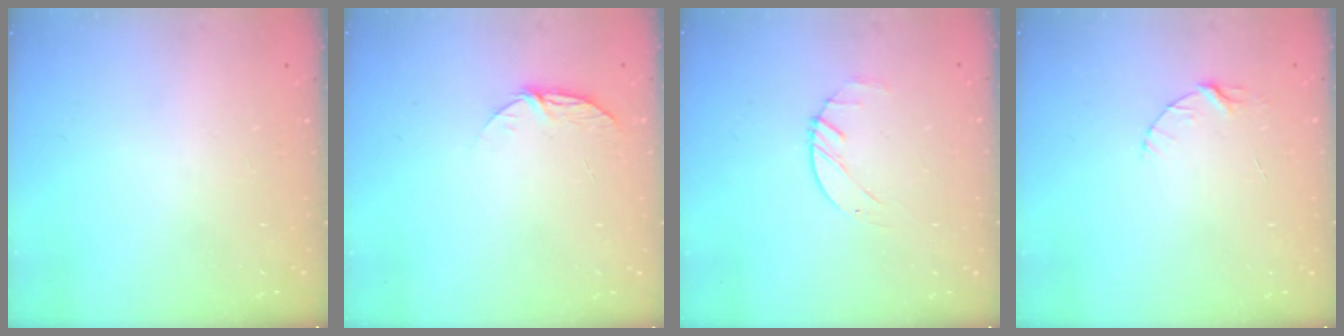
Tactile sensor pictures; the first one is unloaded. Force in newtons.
{"total": 6.1, "press": 6.1, "slide": 0.7}
{"total": 1.4, "press": 1.4, "slide": 0.2}
{"total": 3.6, "press": 3.6, "slide": 0.4}